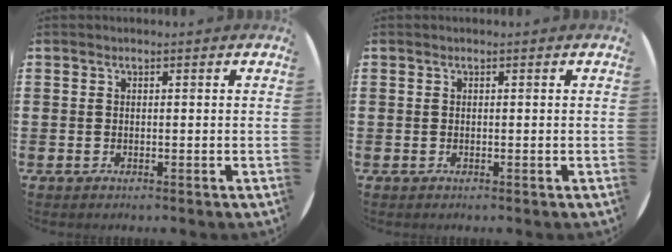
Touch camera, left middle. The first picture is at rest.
{"total": 0.0}